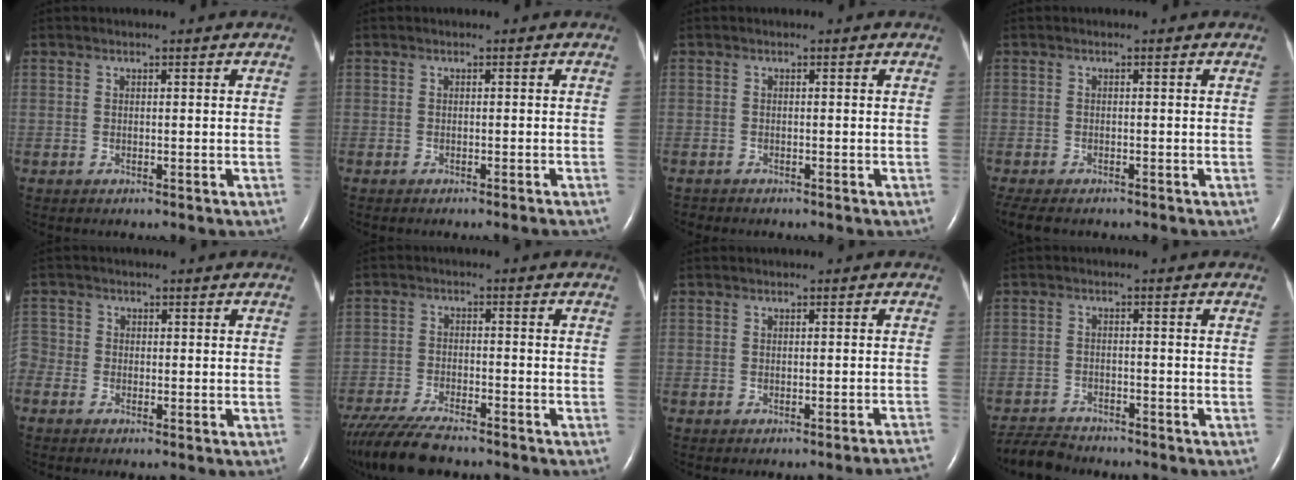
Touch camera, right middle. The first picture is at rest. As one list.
[{"total": 1.8, "force": [-1.4, -0.5, 0.9], "torque": [-0.009, 0.002, -0.016]}, {"total": 0.6, "force": [-0.6, 0.1, -0.1], "torque": [-0.008, -0.003, -0.012]}, {"total": 5.8, "force": [-4.7, 2.1, 2.8], "torque": [-0.052, -0.014, -0.072]}, {"total": 2.6, "force": [-1.3, 2.0, 0.8], "torque": [-0.023, 0.001, -0.030]}, {"total": 10.3, "force": [-8.8, 1.5, 5.2], "torque": [-0.095, -0.031, -0.149]}, {"total": 4.2, "force": [-3.9, -0.9, 1.3], "torque": [-0.003, -0.005, -0.041]}, {"total": 5.3, "force": [-5.2, 0.8, 0.4], "torque": [-0.009, -0.019, -0.093]}]